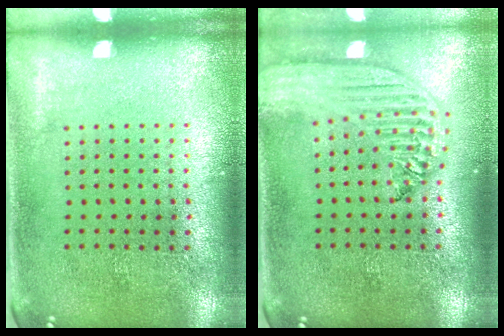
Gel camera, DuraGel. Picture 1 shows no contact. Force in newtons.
{"total": 2.5, "press": 2.1, "slide": 1.4}